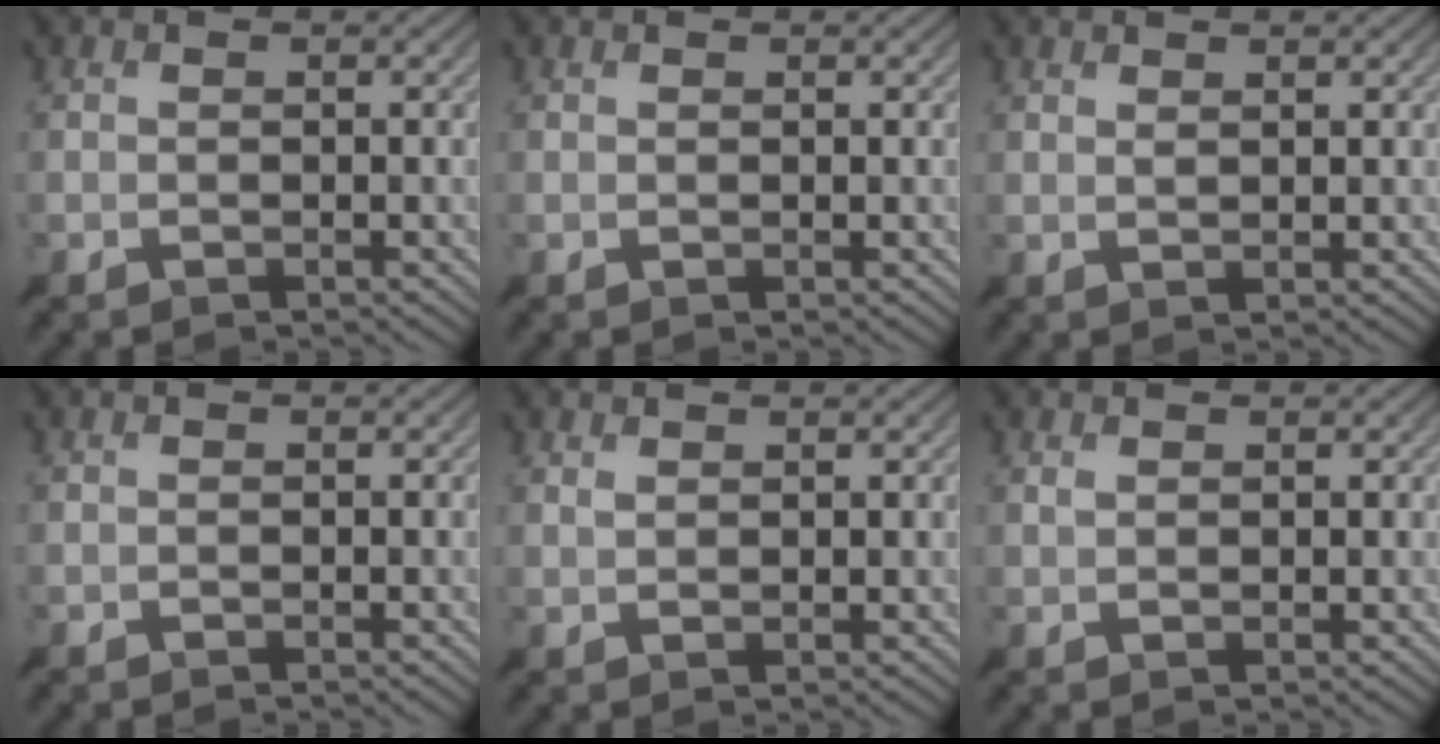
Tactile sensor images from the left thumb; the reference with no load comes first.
{"total": 0.9, "force": [0.8, -0.4, 0.1], "torque": [0.005, 0.004, 0.013]}
{"total": 3.3, "force": [3.3, -0.5, 0.6], "torque": [-0.002, 0.010, 0.052]}
{"total": 0.0}
{"total": 3.1, "force": [3.0, -0.6, 0.6], "torque": [-0.004, 0.010, 0.049]}
{"total": 2.4, "force": [2.3, -0.5, 0.6], "torque": [-0.004, 0.008, 0.040]}